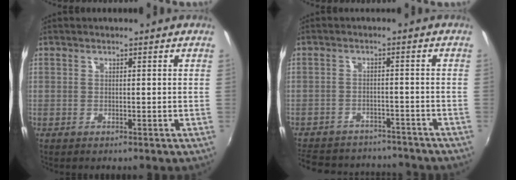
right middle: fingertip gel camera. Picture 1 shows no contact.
{"total": 17.7, "force": [-15.2, 6.8, 6.0], "torque": [-0.149, 0.015, -0.207]}